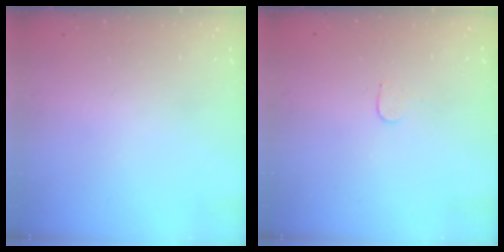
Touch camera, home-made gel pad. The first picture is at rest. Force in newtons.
{"total": 3.7, "press": 3.7, "slide": 0.3}